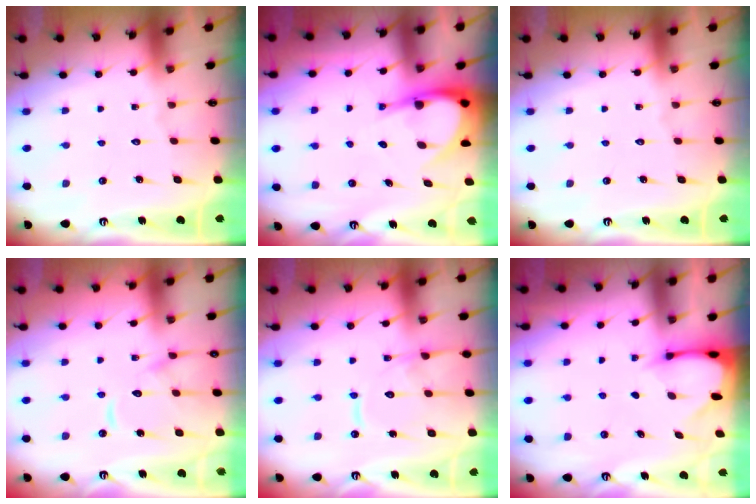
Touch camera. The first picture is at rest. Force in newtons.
{"total": 6.5, "press": 6.5, "slide": 0.8}
{"total": 0.0}
{"total": 11.4, "press": 11.4, "slide": 1.1}
{"total": 12.2, "press": 12.2, "slide": 1.1}
{"total": 2.5, "press": 2.5, "slide": 0.3}